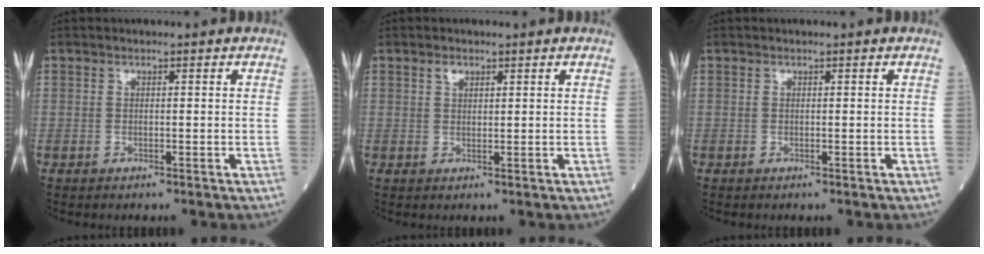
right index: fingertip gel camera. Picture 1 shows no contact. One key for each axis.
{"total": 1.4, "fx": 0.9, "fy": 0.7, "fz": 0.7, "tx": -0.013, "ty": 0.003, "tz": 0.020}
{"total": 0.0}